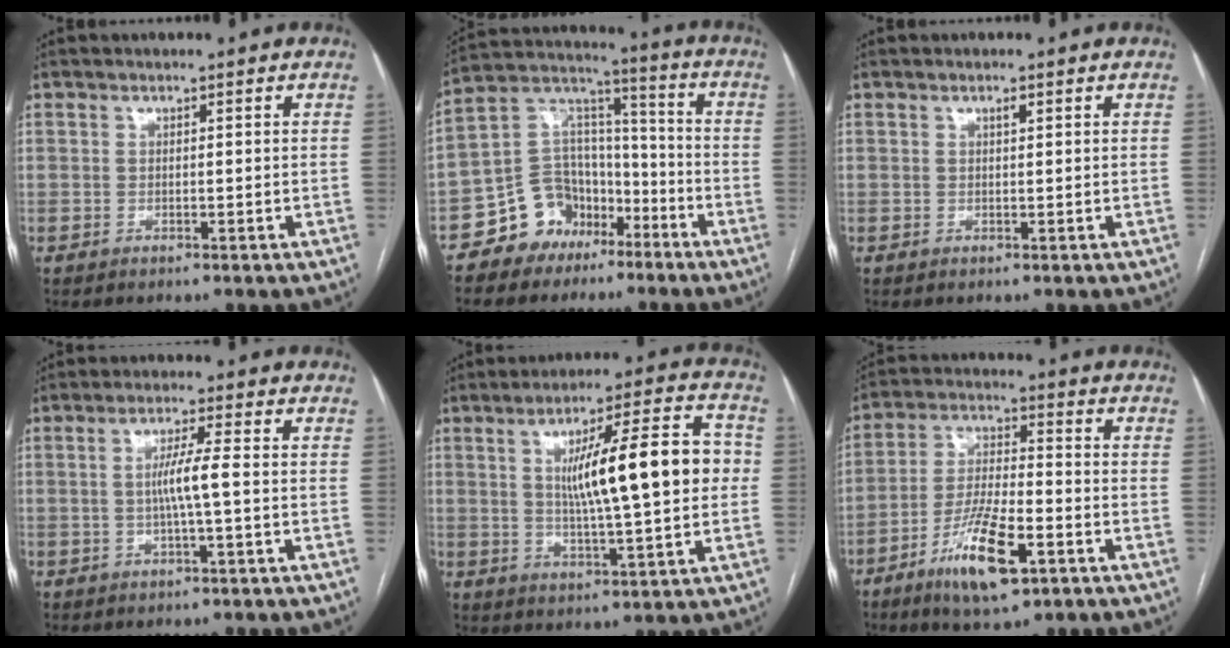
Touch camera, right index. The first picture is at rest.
{"total": 12.1, "force": [-7.2, 9.0, 3.6], "torque": [-0.071, 0.065, -0.123]}
{"total": 0.7, "force": [0.4, 0.1, 0.6], "torque": [-0.011, 0.000, 0.006]}
{"total": 4.4, "force": [-0.4, -0.4, 4.4], "torque": [-0.081, 0.004, -0.006]}
{"total": 15.5, "force": [1.6, 2.1, 15.2], "torque": [-0.236, 0.025, 0.027]}
{"total": 12.2, "force": [-6.2, 2.8, 10.1], "torque": [-0.198, -0.012, -0.108]}